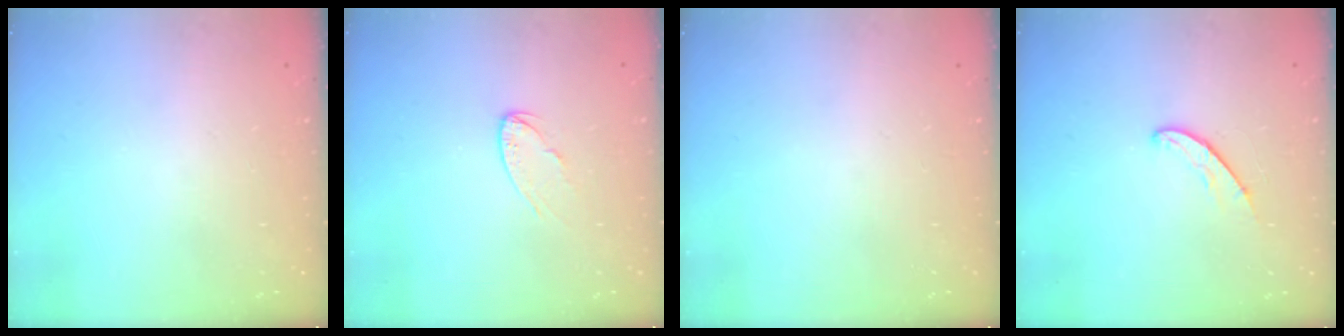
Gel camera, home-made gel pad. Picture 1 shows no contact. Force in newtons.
{"total": 5.4, "press": 5.3, "slide": 0.5}
{"total": 0.0}
{"total": 6.1, "press": 6.1, "slide": 0.4}